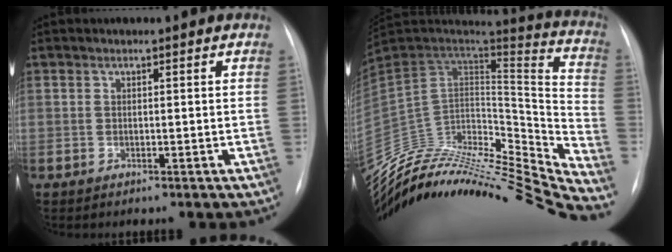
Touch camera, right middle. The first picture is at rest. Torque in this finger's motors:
{"motor_torque": [-0.95, -1.19, -0.24, -0.02]}